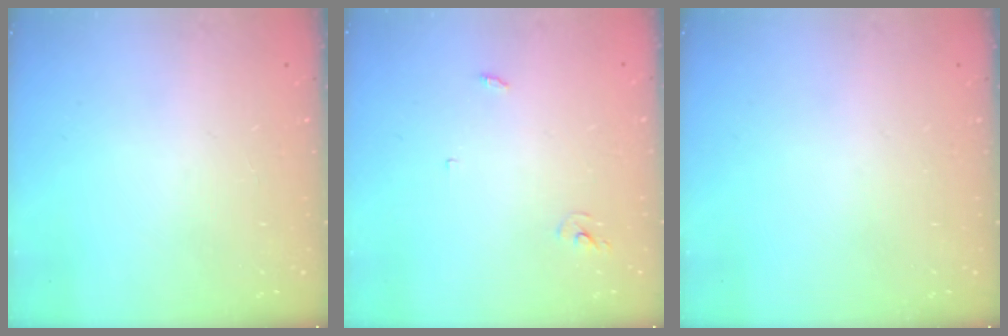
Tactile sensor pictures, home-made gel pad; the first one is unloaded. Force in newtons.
{"total": 2.5, "press": 2.5, "slide": 0.2}
{"total": 0.0}